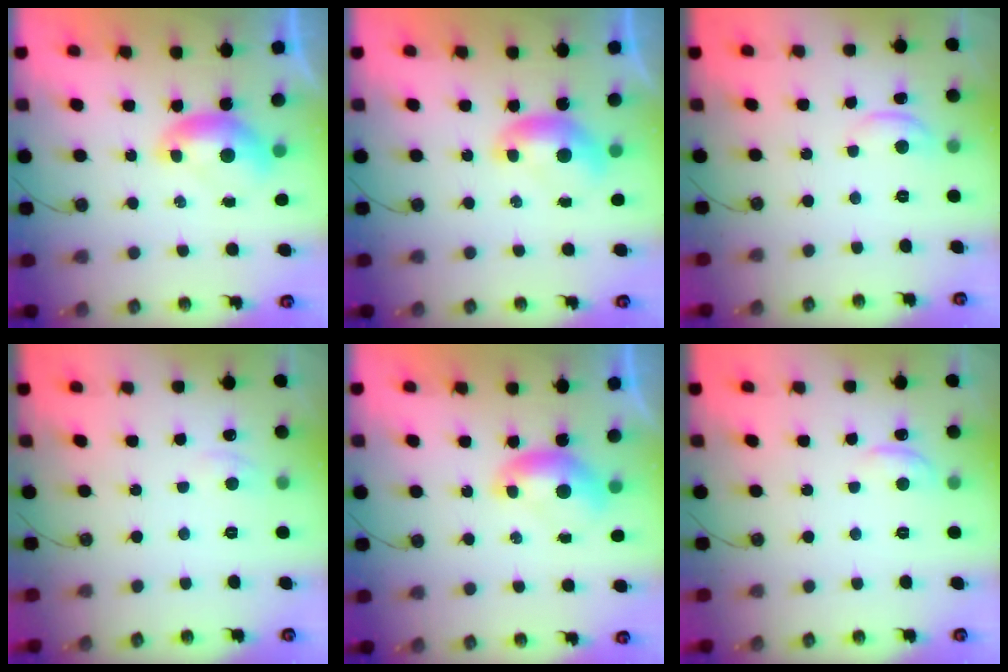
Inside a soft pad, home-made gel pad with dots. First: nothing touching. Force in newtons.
{"total": 0.0}
{"total": 1.8, "press": 1.8, "slide": 0.4}
{"total": 1.2, "press": 1.0, "slide": 0.6}
{"total": 0.0}
{"total": 1.6, "press": 1.3, "slide": 0.8}